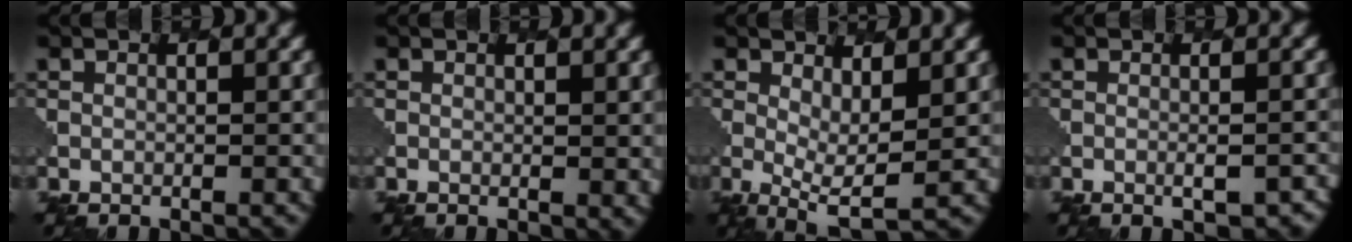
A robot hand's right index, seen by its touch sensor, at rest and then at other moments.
{"total": 1.4, "force": [0.5, 0.3, 1.2], "torque": [-0.016, -0.005, 0.008]}
{"total": 3.6, "force": [0.7, 1.2, 3.4], "torque": [-0.062, -0.011, 0.013]}
{"total": 2.4, "force": [-0.9, 0.8, 2.1], "torque": [-0.033, -0.001, -0.007]}